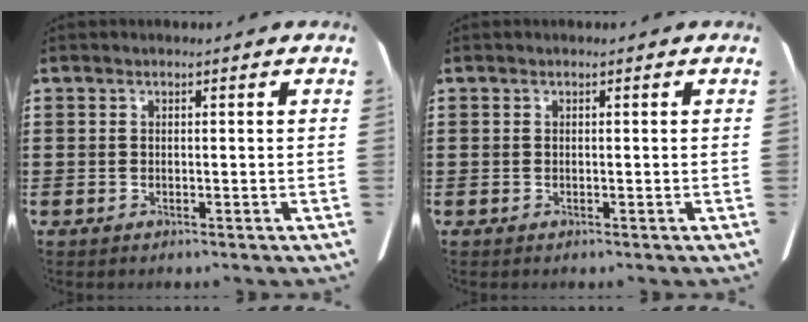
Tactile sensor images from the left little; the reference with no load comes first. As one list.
[{"total": 0.0}]